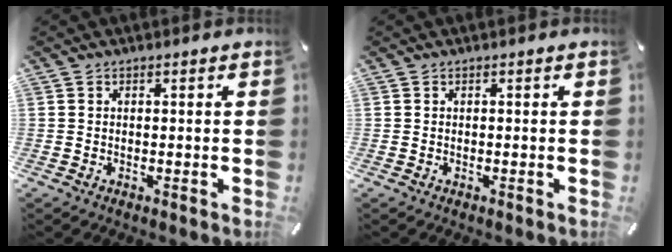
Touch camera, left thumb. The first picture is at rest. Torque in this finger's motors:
{"motor_torque": [-0.02, -0.01, 0.01, -0.01, 0.00]}